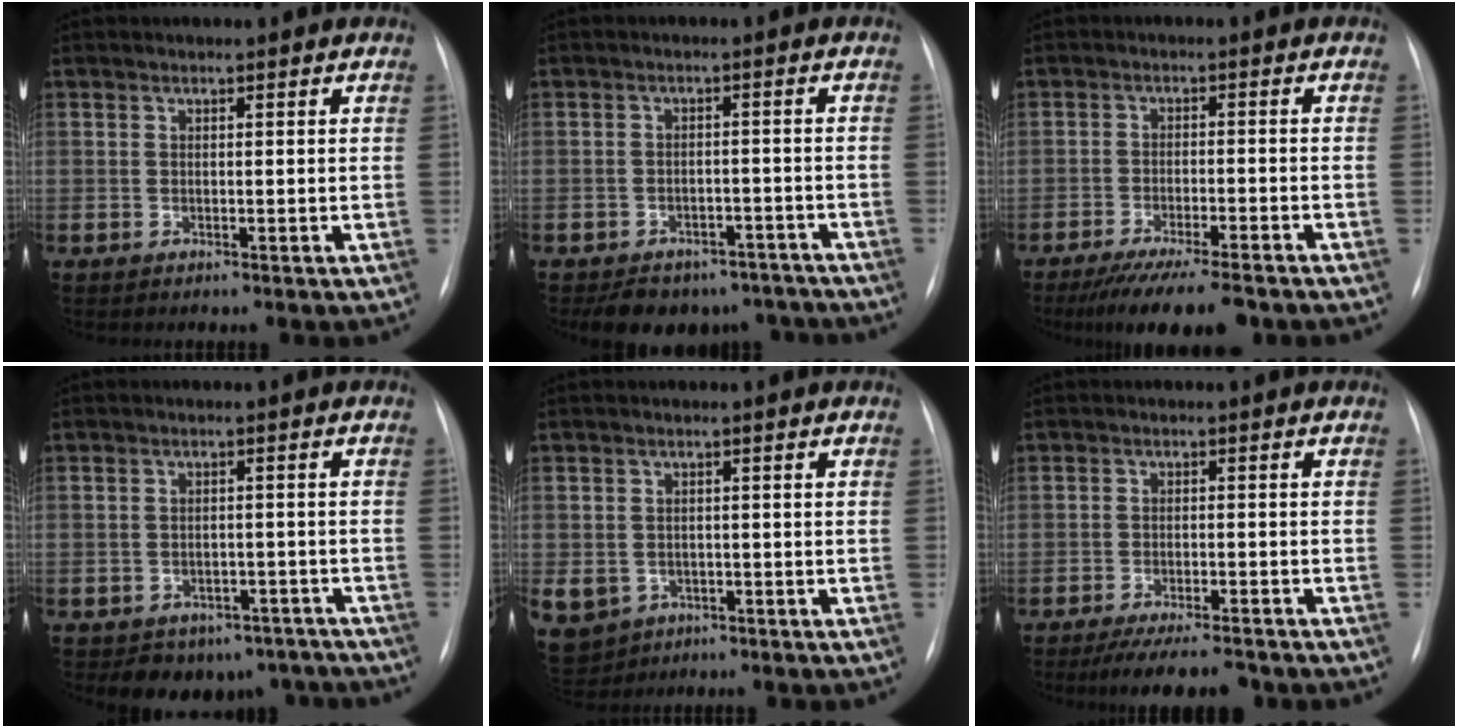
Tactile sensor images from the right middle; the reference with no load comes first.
{"total": 10.7, "force": [-8.7, 5.8, 2.4], "torque": [-0.019, 0.014, -0.103]}
{"total": 11.5, "force": [-9.1, 1.7, 6.8], "torque": [-0.097, -0.021, -0.141]}
{"total": 8.6, "force": [-6.6, 5.3, 1.4], "torque": [0.001, 0.021, -0.075]}
{"total": 12.4, "force": [-5.1, 10.4, 4.3], "torque": [-0.140, 0.002, -0.063]}
{"total": 9.4, "force": [-8.0, 1.7, 4.6], "torque": [-0.063, -0.010, -0.120]}